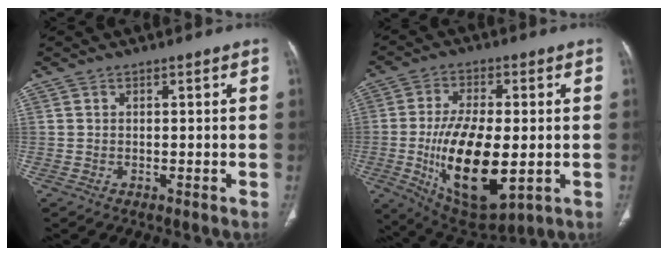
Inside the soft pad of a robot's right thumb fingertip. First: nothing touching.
{"total": 18.6, "force": [-3.0, 8.3, 16.3], "torque": [-0.282, -0.015, -0.032]}